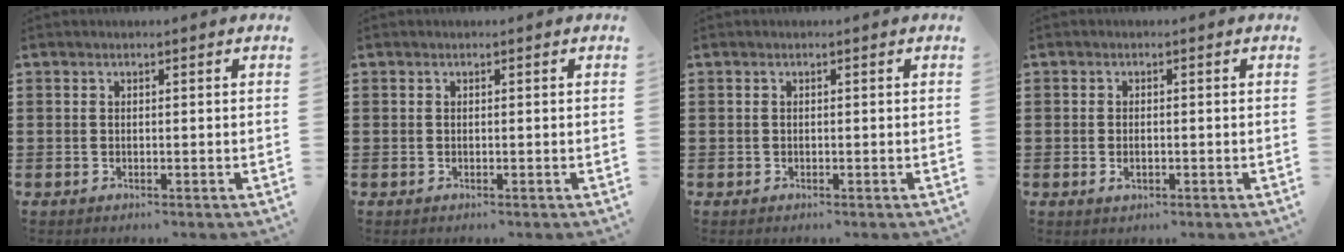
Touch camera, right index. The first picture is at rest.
{"total": 0.0}
{"total": 0.0}
{"total": 1.5, "force": [-0.3, 0.8, 1.2], "torque": [-0.024, 0.001, -0.006]}